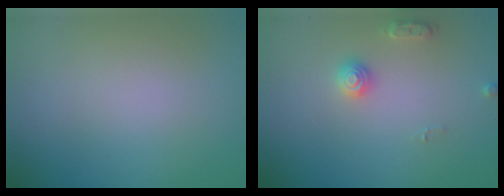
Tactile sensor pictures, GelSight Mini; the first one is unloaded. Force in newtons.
{"total": 2.0, "press": 2.0, "slide": 0.3}